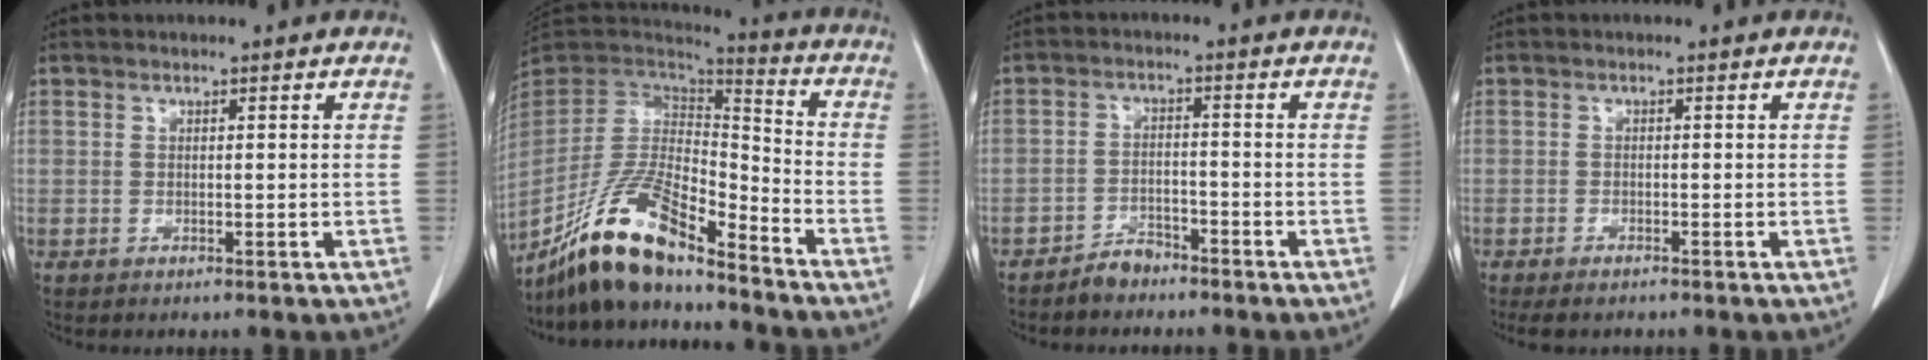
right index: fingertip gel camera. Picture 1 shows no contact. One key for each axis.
{"total": 16.5, "fx": -13.0, "fy": 3.3, "fz": 9.5, "tx": -0.181, "ty": 0.002, "tz": -0.241}
{"total": 3.4, "fx": -3.0, "fy": 1.3, "fz": 0.7, "tx": -0.015, "ty": 0.002, "tz": -0.053}
{"total": 3.0, "fx": -2.5, "fy": 0.9, "fz": 1.4, "tx": -0.022, "ty": -0.007, "tz": -0.036}